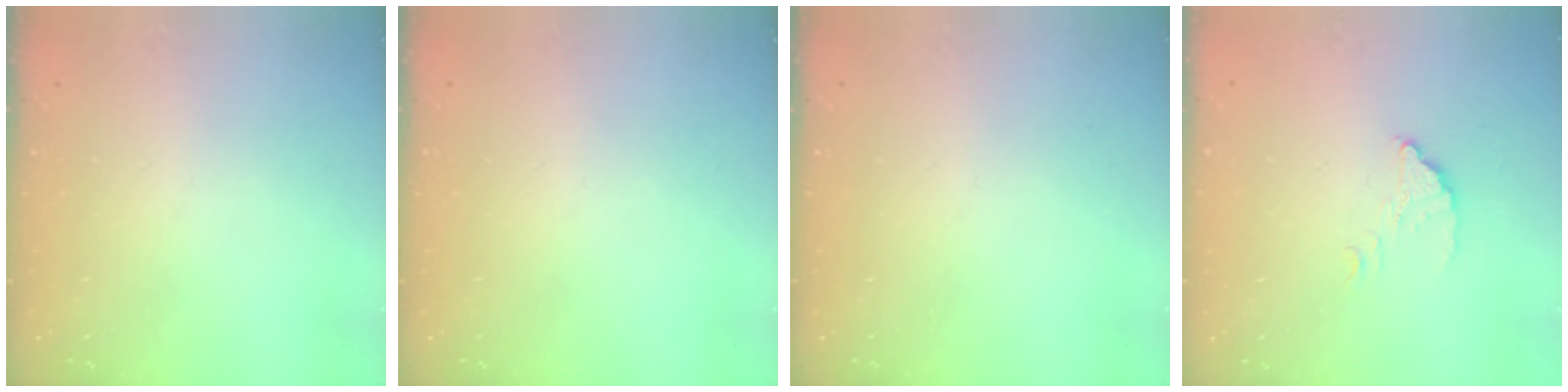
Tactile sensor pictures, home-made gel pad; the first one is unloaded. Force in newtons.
{"total": 0.0}
{"total": 0.0}
{"total": 2.2, "press": 2.2, "slide": 0.0}